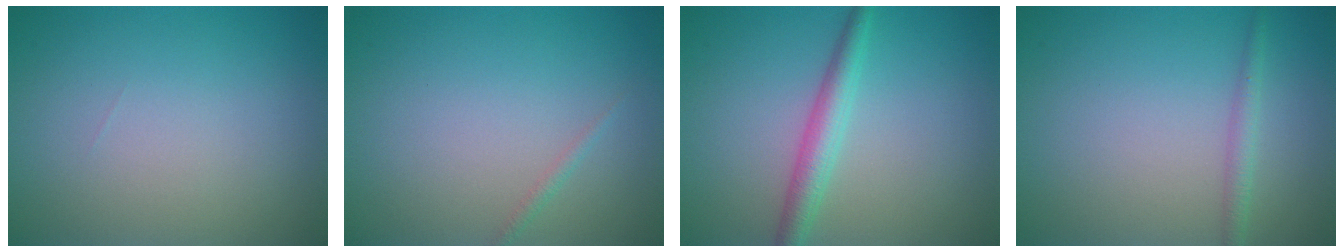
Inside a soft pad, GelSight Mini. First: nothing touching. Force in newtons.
{"total": 0.6, "press": 0.6, "slide": 0.0}
{"total": 2.9, "press": 2.9, "slide": 0.1}
{"total": 1.4, "press": 1.4, "slide": 0.1}